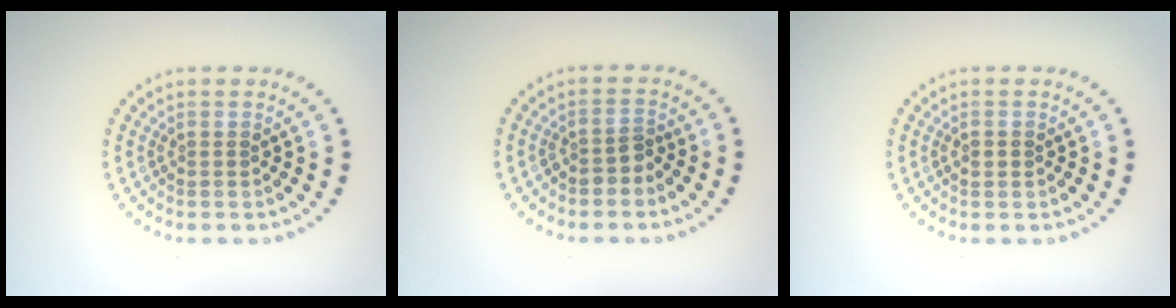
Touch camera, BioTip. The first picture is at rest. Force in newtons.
{"total": 1.4, "press": 1.1, "slide": 0.9}
{"total": 1.1, "press": 1.1, "slide": 0.1}